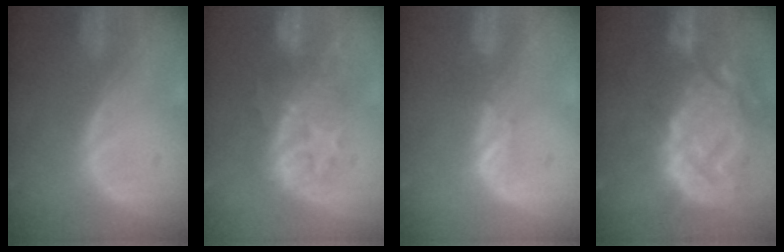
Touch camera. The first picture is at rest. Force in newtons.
{"total": 8.6, "press": 8.3, "slide": 2.3}
{"total": 1.9, "press": 1.8, "slide": 0.7}
{"total": 14.3, "press": 12.3, "slide": 7.4}